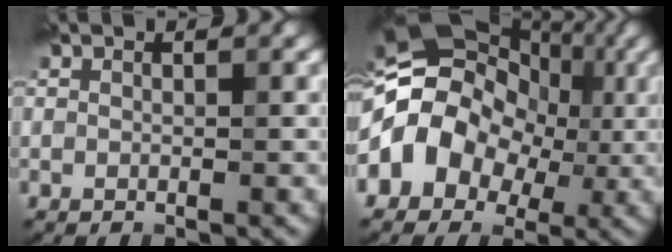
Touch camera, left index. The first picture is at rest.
{"total": 11.4, "force": [-0.6, 9.1, 6.8], "torque": [-0.114, 0.019, -0.035]}